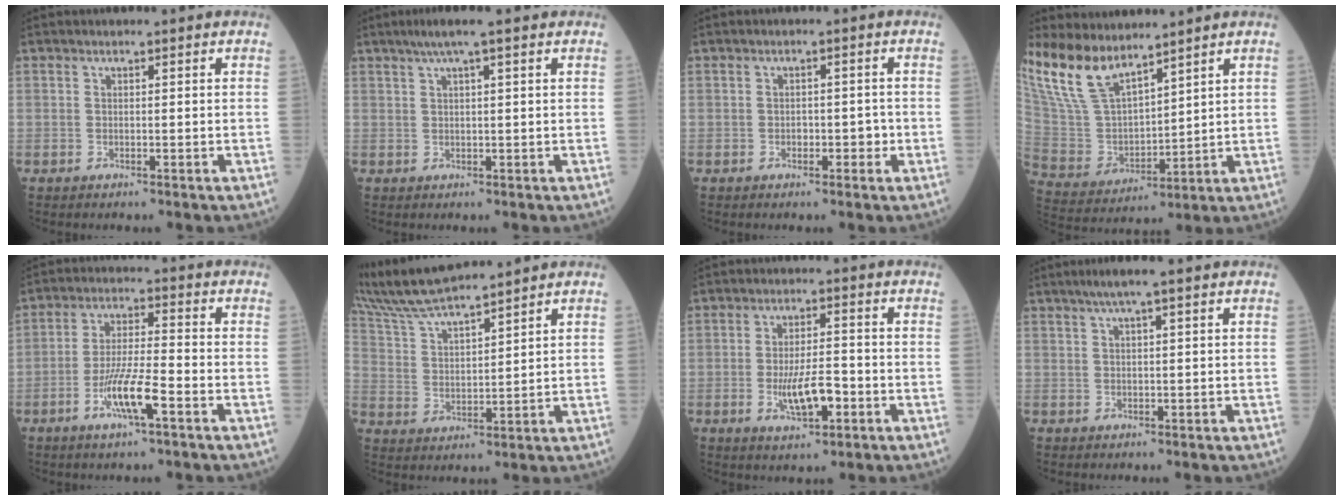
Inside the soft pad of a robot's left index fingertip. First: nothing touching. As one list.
[{"total": 5.1, "force": [3.5, 0.2, 3.7], "torque": [-0.066, 0.027, 0.060]}, {"total": 2.1, "force": [-0.8, 1.3, 1.4], "torque": [-0.013, 0.007, -0.010]}, {"total": 13.9, "force": [11.3, 4.3, 6.8], "torque": [-0.156, 0.011, 0.237]}, {"total": 7.7, "force": [-3.7, 0.7, 6.7], "torque": [-0.133, -0.005, -0.070]}, {"total": 11.3, "force": [10.4, -0.1, 4.3], "torque": [-0.095, 0.024, 0.207]}, {"total": 6.3, "force": [-2.1, 1.9, 5.7], "torque": [-0.106, -0.002, -0.034]}, {"total": 4.2, "force": [2.9, 0.1, 3.1], "torque": [-0.057, 0.018, 0.050]}]